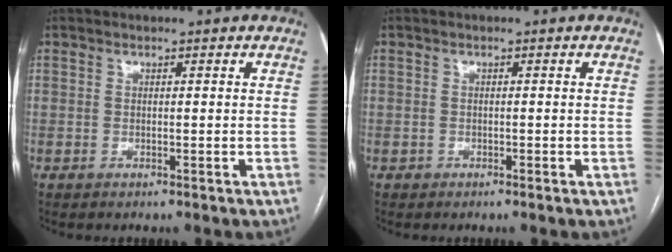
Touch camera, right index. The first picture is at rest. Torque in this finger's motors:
{"motor_torque": [-1.53, -0.62, -1.05, -0.21]}